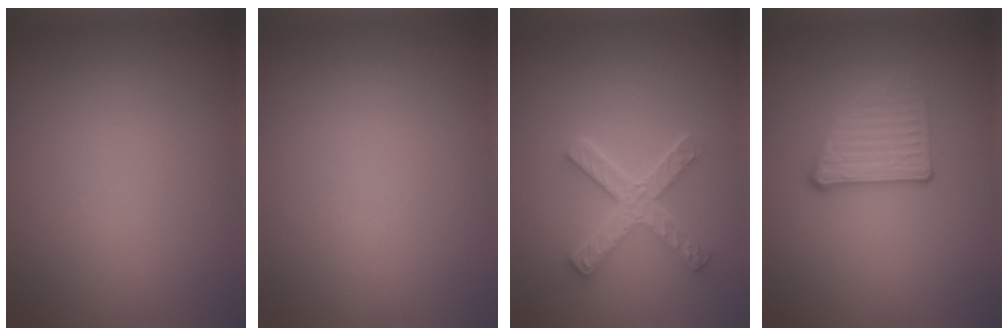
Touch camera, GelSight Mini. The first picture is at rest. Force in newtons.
{"total": 0.0}
{"total": 3.3, "press": 3.0, "slide": 1.3}
{"total": 3.0, "press": 2.3, "slide": 1.9}